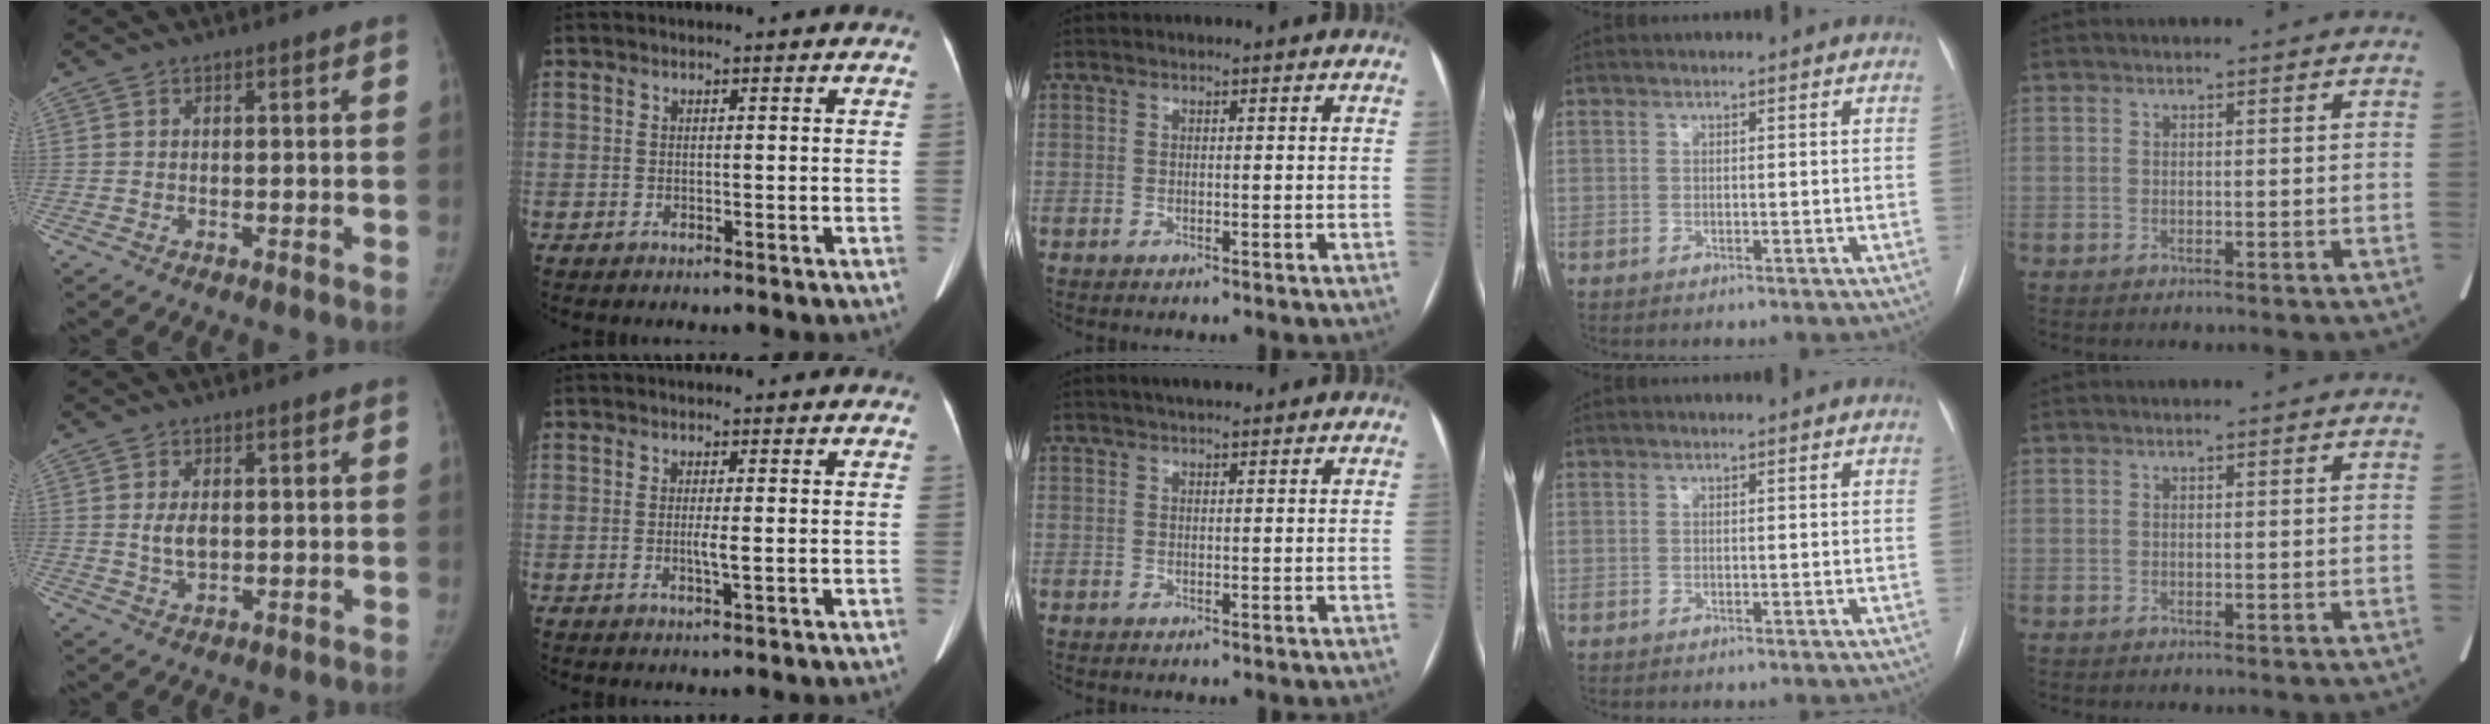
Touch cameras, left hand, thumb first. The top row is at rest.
{"thumb": {"total": 3.6, "force": [0.4, 2.2, 2.8], "torque": [-0.050, -0.006, 0.011]}, "index": {"total": 1.6, "force": [-0.5, -0.2, 1.5], "torque": [-0.035, -0.002, -0.004]}, "middle": {"total": 3.9, "force": [3.2, 0.7, 2.1], "torque": [-0.031, 0.023, 0.051]}}